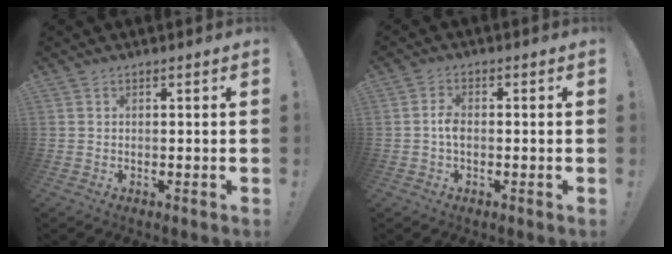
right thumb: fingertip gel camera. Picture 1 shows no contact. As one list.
[{"total": 3.6, "force": [-0.8, 1.9, 2.9], "torque": [-0.051, 0.005, -0.018]}]